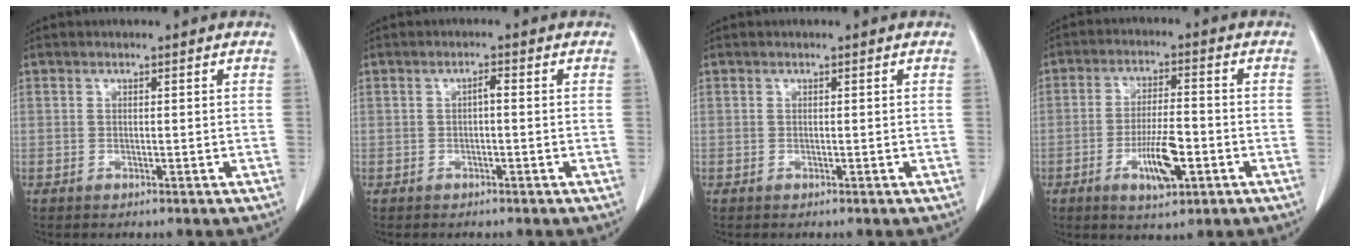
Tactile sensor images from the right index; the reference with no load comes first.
{"total": 1.2, "force": [-0.1, 0.3, 1.1], "torque": [-0.019, 0.004, -0.002]}
{"total": 0.0}
{"total": 7.9, "force": [-2.9, 2.1, 7.0], "torque": [-0.130, -0.002, -0.045]}